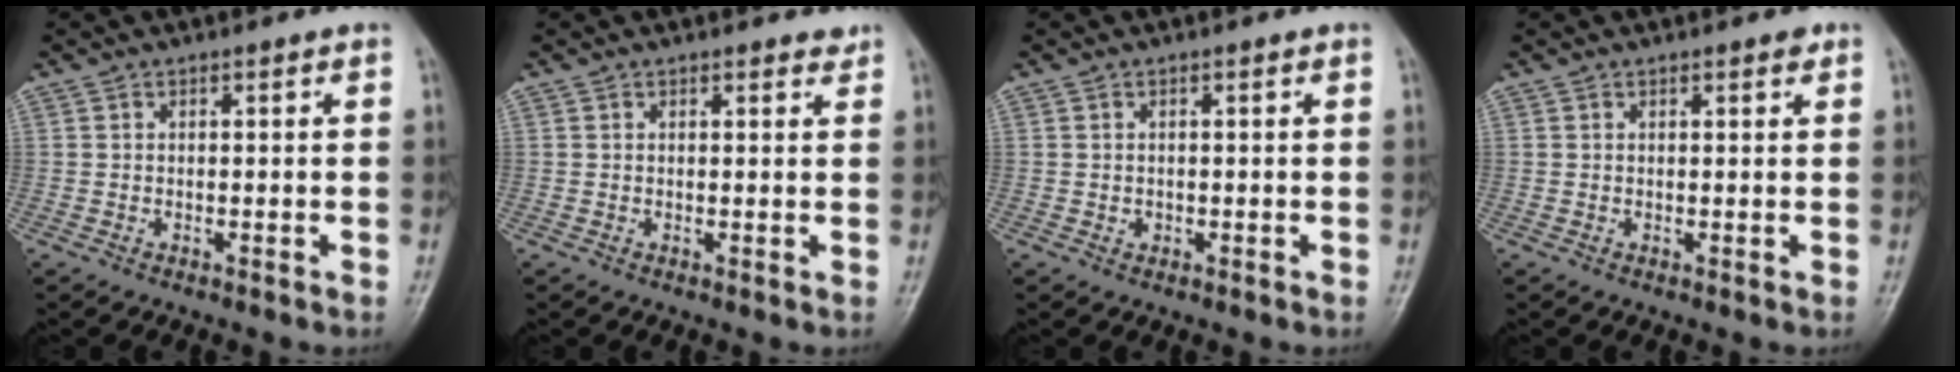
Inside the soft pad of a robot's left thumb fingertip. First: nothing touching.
{"total": 1.5, "force": [1.3, 0.5, 0.5], "torque": [0.002, -0.007, 0.014]}
{"total": 0.9, "force": [0.0, 0.8, 0.4], "torque": [-0.003, 0.001, 0.002]}
{"total": 1.3, "force": [0.8, 0.4, 0.8], "torque": [-0.009, -0.003, 0.010]}